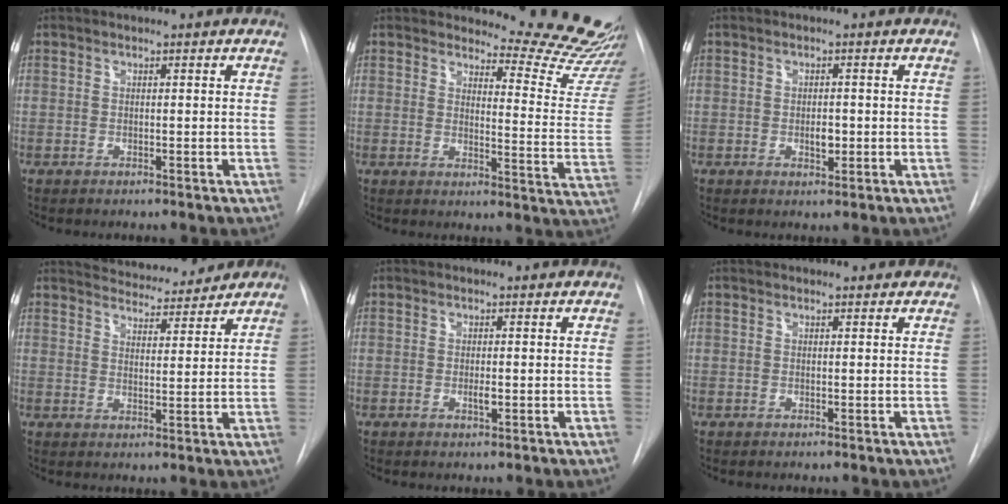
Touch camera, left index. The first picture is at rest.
{"total": 14.9, "force": [14.7, 0.6, 2.3], "torque": [-0.009, -0.149, 0.145]}
{"total": 2.1, "force": [-1.1, 1.0, 1.5], "torque": [-0.024, -0.007, -0.013]}
{"total": 7.8, "force": [7.4, 2.0, 1.5], "torque": [-0.020, -0.001, 0.103]}
{"total": 1.2, "force": [-0.9, 0.2, 0.8], "torque": [-0.015, -0.009, -0.014]}
{"total": 0.8, "force": [0.5, 0.6, 0.1], "torque": [0.001, 0.002, -0.002]}